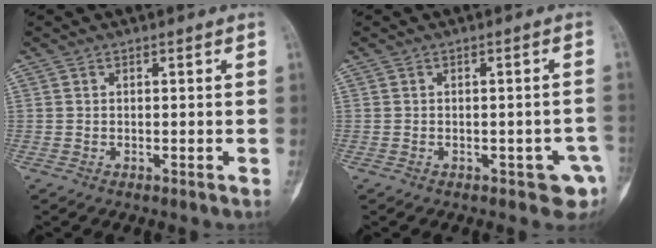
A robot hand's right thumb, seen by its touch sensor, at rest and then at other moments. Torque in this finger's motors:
{"motor_torque": [0.60, 0.26, 0.31, -0.27, 0.08]}